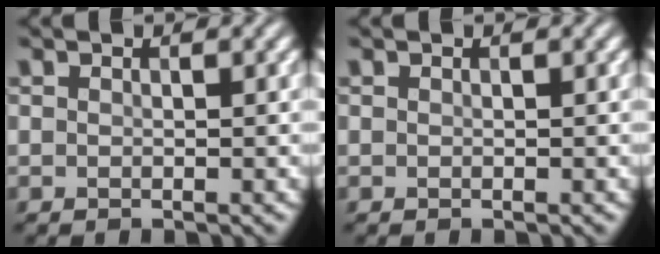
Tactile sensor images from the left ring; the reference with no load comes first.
{"total": 0.0}